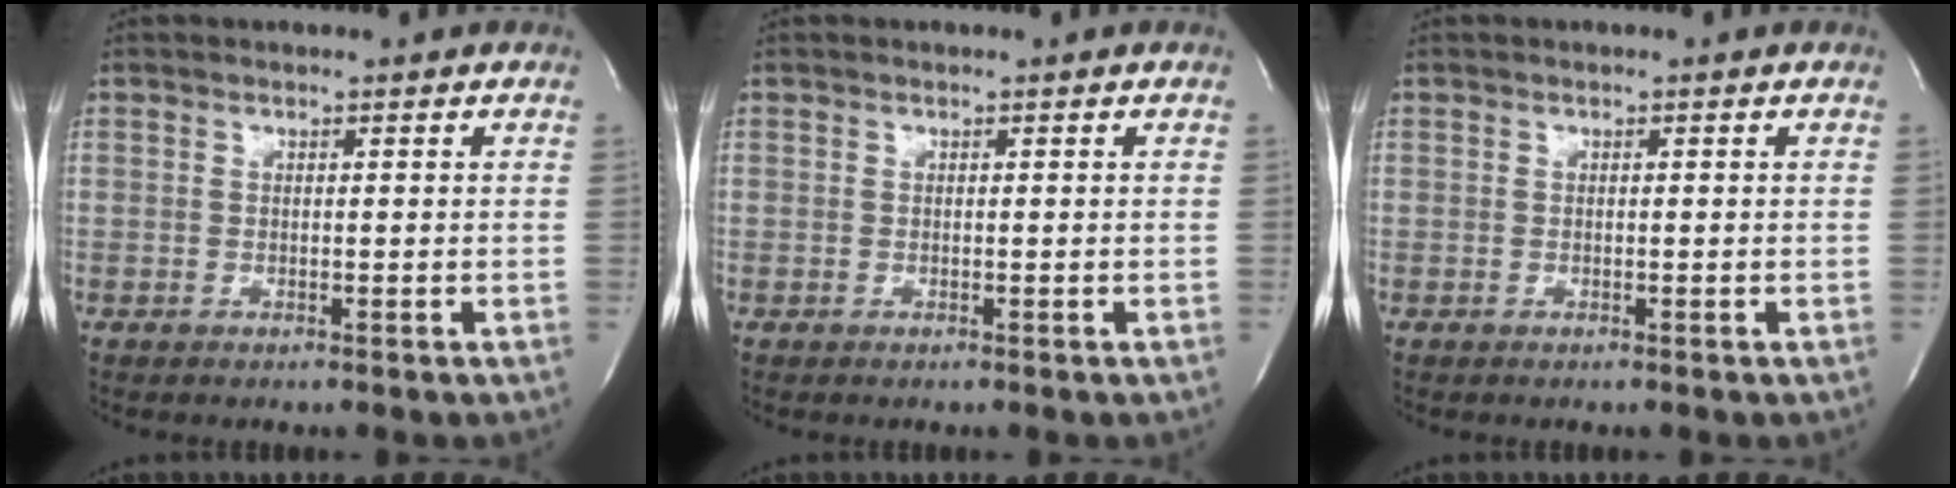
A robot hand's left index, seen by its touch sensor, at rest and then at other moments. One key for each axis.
{"total": 0.0}
{"total": 0.0}